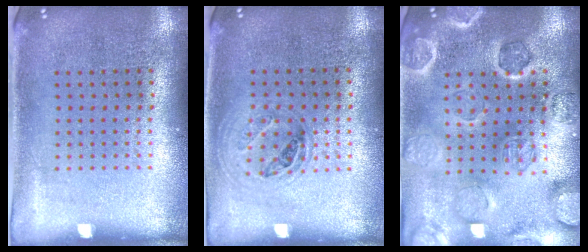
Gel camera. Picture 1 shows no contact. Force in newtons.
{"total": 1.1, "press": 0.9, "slide": 0.5}
{"total": 2.6, "press": 2.6, "slide": 0.4}